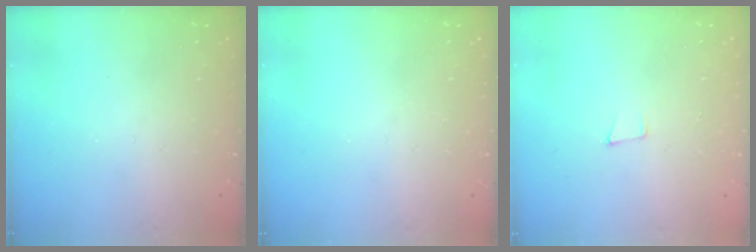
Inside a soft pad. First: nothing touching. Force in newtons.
{"total": 0.0}
{"total": 4.6, "press": 3.6, "slide": 2.9}